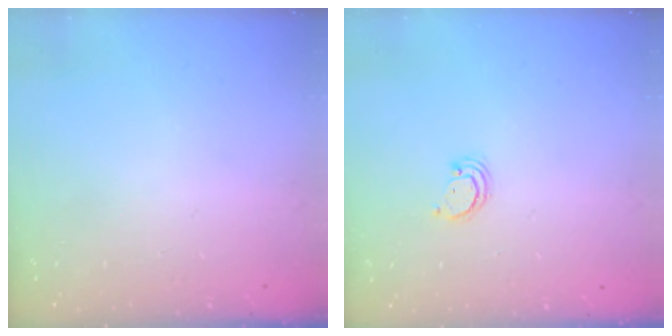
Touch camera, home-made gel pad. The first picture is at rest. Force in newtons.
{"total": 2.4, "press": 2.4, "slide": 0.2}